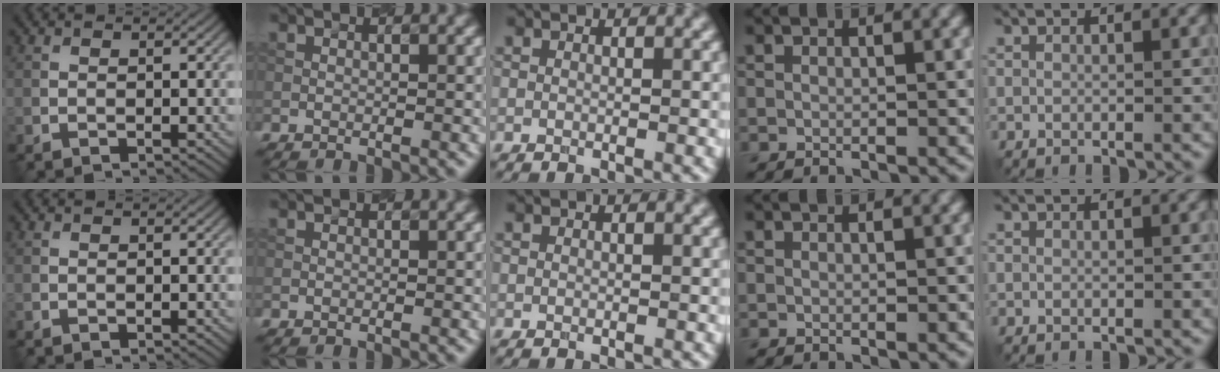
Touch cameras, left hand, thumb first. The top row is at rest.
{}